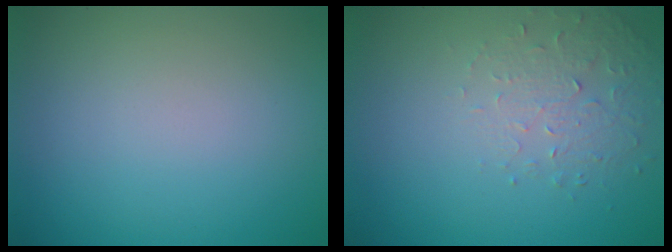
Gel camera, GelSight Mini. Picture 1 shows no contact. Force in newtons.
{"total": 1.6, "press": 1.1, "slide": 1.2}